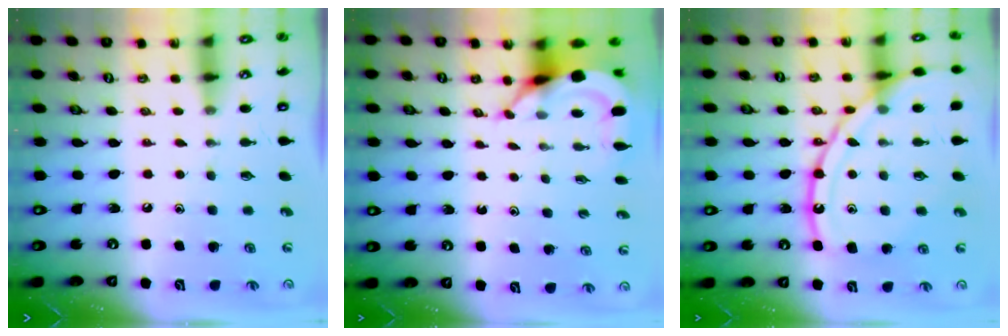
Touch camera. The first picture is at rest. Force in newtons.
{"total": 5.0, "press": 5.0, "slide": 0.3}
{"total": 17.3, "press": 17.3, "slide": 1.5}